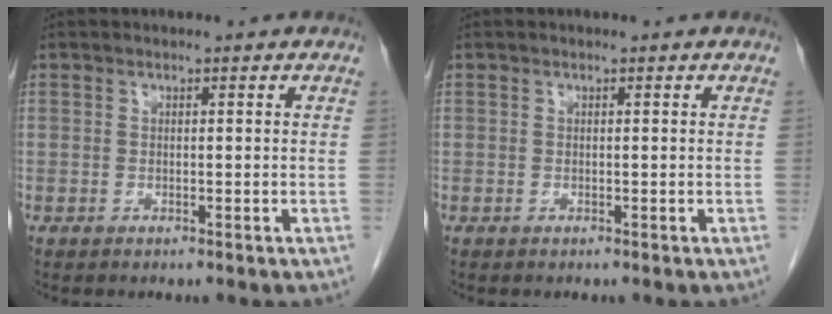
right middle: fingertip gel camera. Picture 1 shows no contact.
{"total": 0.0}